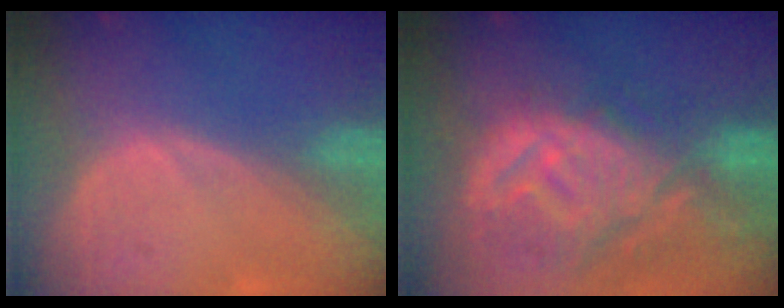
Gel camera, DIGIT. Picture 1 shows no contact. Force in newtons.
{"total": 12.6, "press": 11.2, "slide": 5.8}